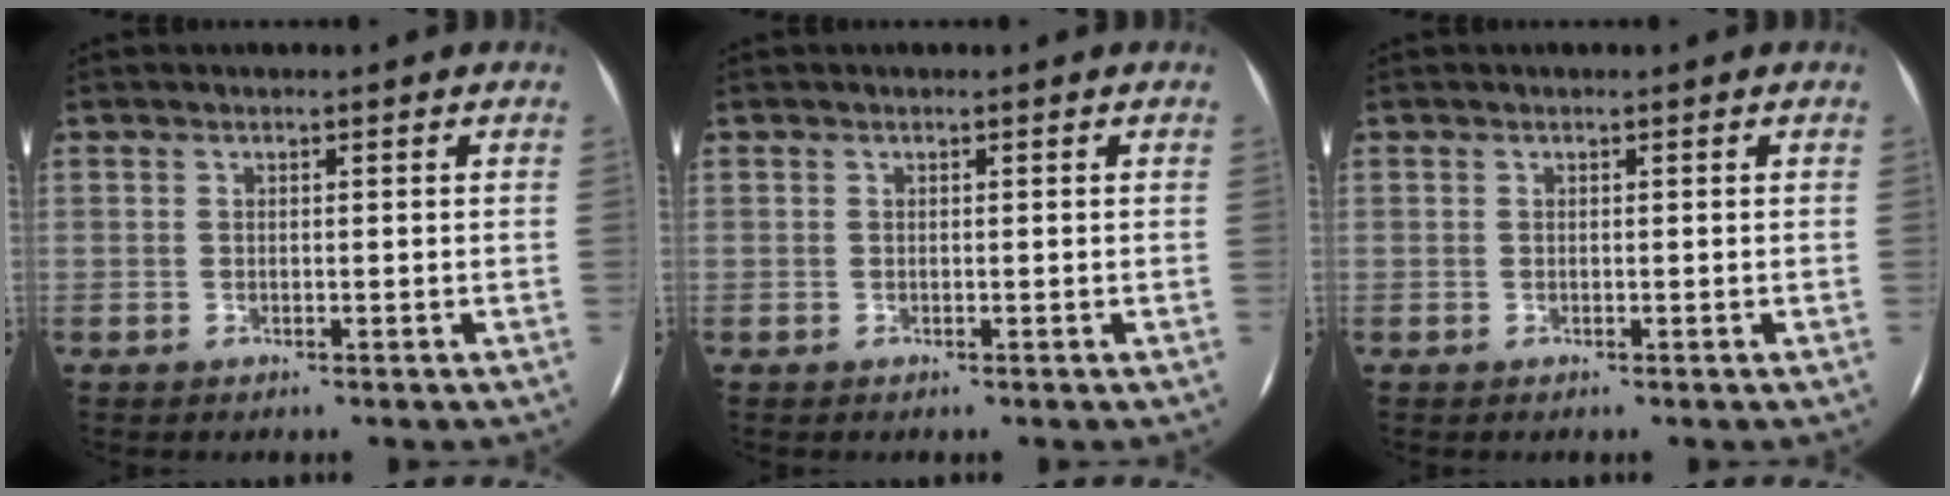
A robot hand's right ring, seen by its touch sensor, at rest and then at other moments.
{"total": 0.0}
{"total": 0.0}